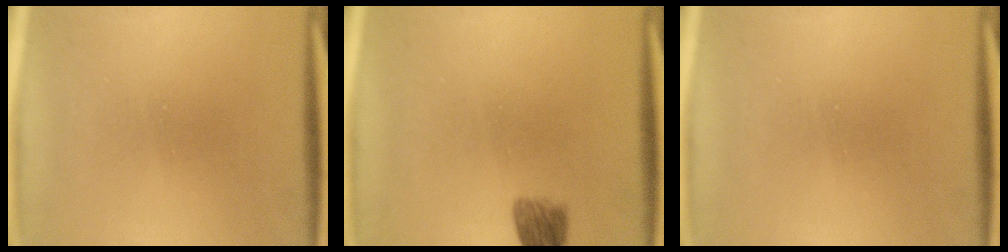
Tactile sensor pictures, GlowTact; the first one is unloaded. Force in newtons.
{"total": 4.7}
{"total": 0.0}